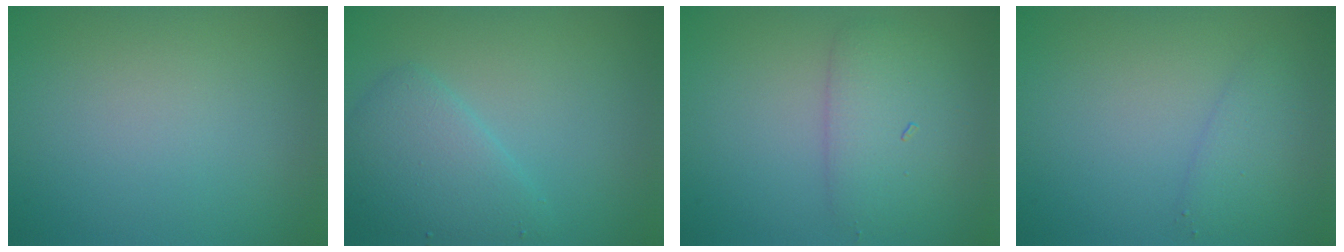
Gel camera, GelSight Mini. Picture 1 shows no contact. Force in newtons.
{"total": 3.8, "press": 3.8, "slide": 0.2}
{"total": 3.5, "press": 3.5, "slide": 0.1}
{"total": 1.8, "press": 1.8, "slide": 0.1}